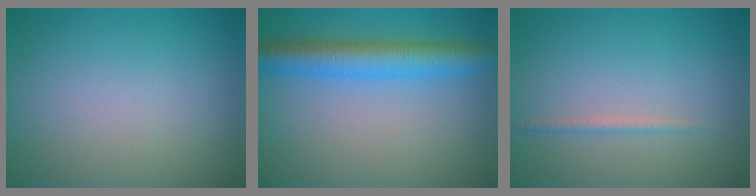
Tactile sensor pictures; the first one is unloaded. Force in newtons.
{"total": 5.5, "press": 5.5, "slide": 0.2}
{"total": 0.8, "press": 0.8, "slide": 0.0}